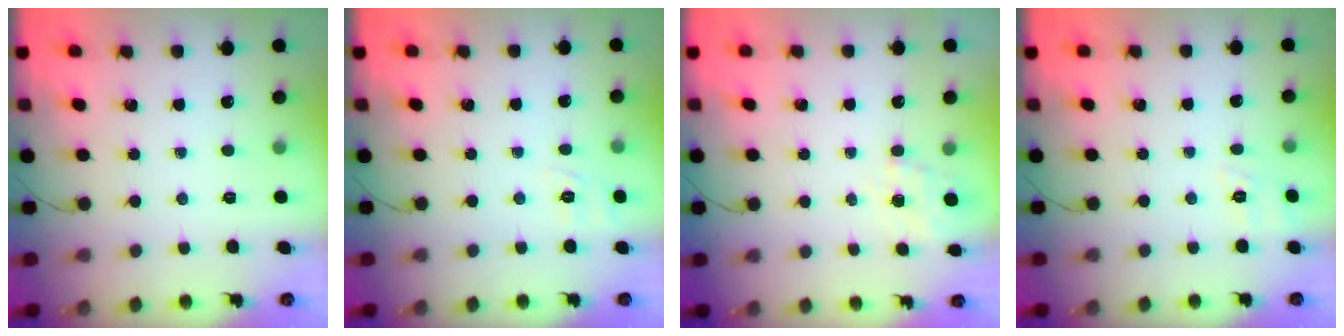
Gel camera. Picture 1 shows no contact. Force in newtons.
{"total": 2.3, "press": 1.3, "slide": 1.9}
{"total": 4.7, "press": 4.5, "slide": 1.4}
{"total": 7.3, "press": 7.0, "slide": 1.9}